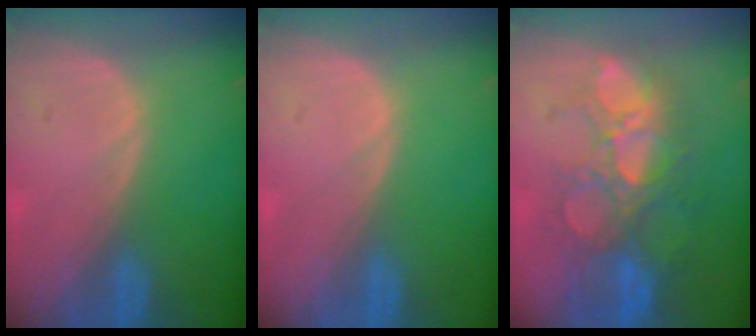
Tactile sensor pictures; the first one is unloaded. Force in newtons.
{"total": 0.0}
{"total": 11.1, "press": 9.6, "slide": 5.5}